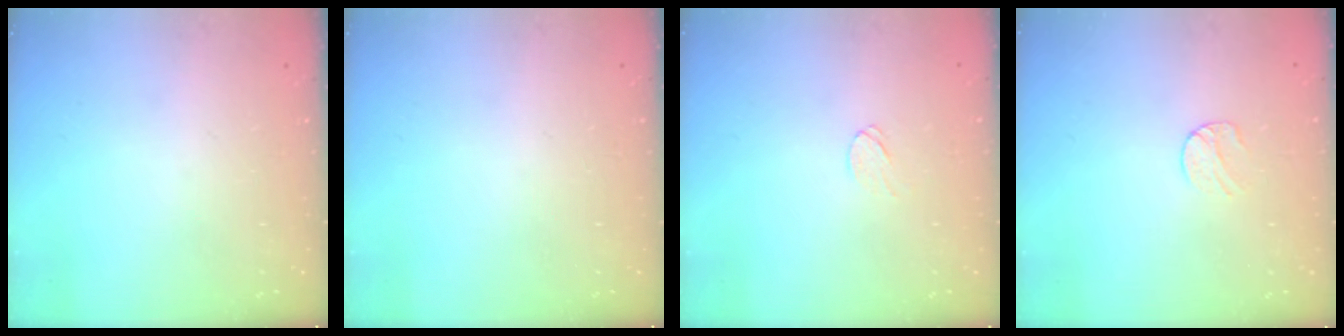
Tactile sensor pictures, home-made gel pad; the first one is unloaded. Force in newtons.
{"total": 0.0}
{"total": 3.4, "press": 3.4, "slide": 0.2}
{"total": 5.8, "press": 5.8, "slide": 0.6}